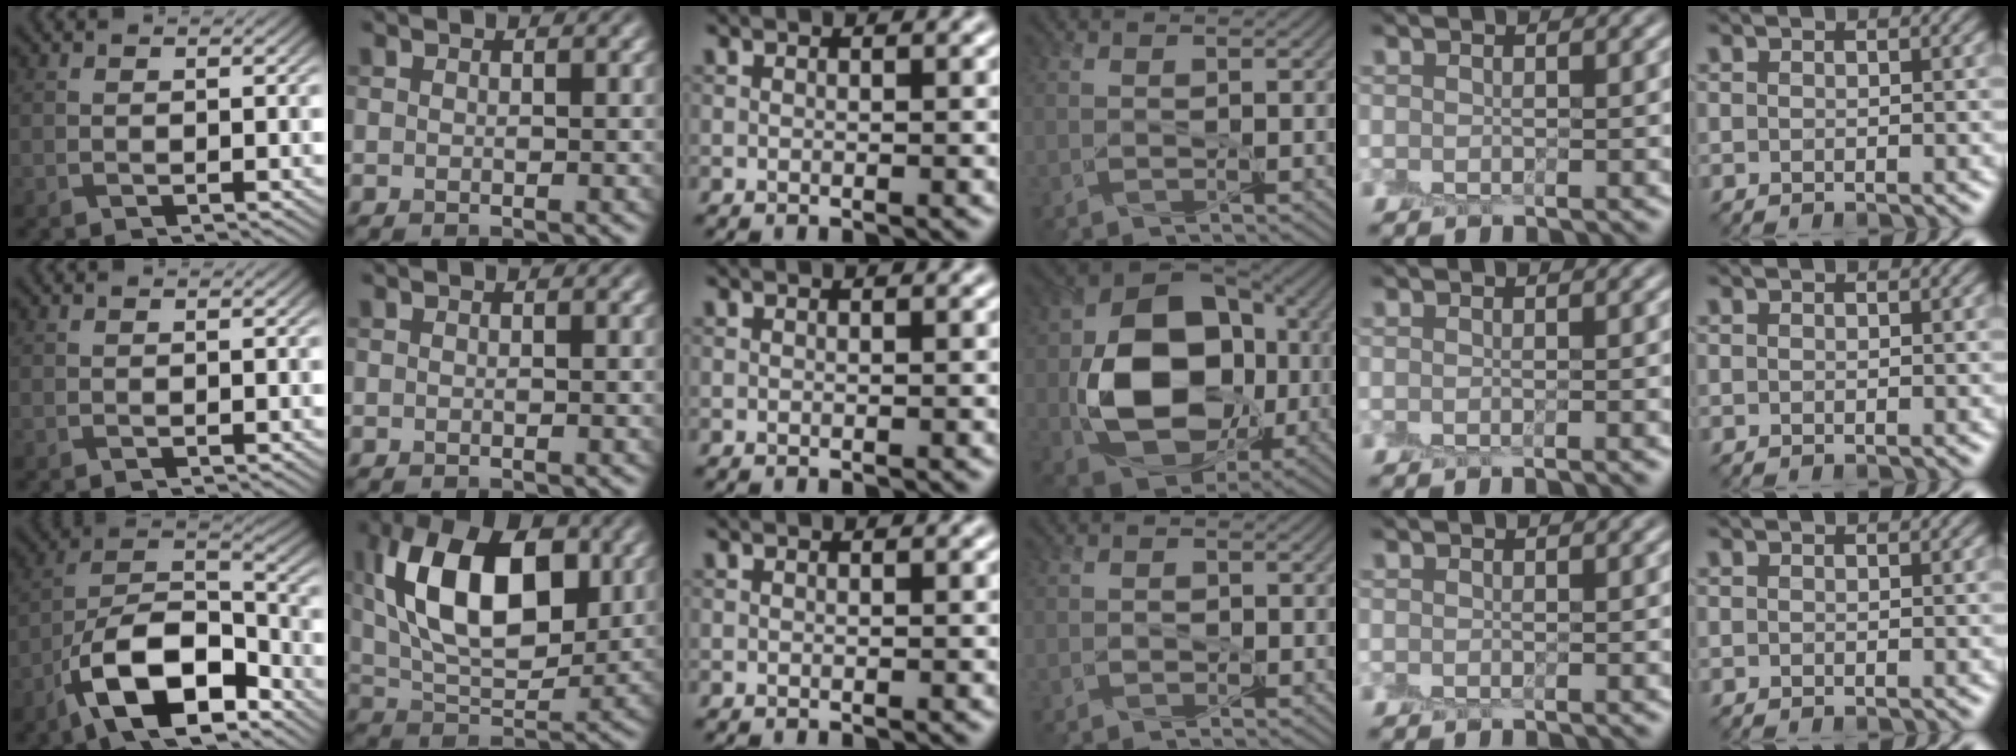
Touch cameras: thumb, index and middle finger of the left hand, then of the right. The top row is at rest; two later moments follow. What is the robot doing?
{"motion": "peel", "object": "postage stamp"}